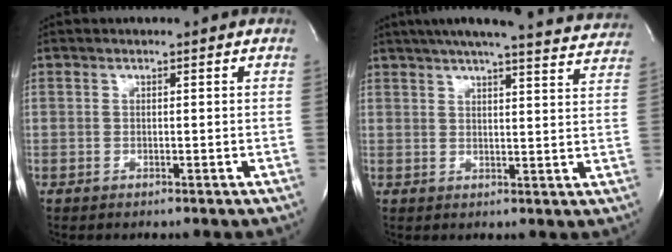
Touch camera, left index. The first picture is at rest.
{"total": 23.5, "force": [21.5, 2.2, 9.2], "torque": [-0.143, -0.022, 0.255]}